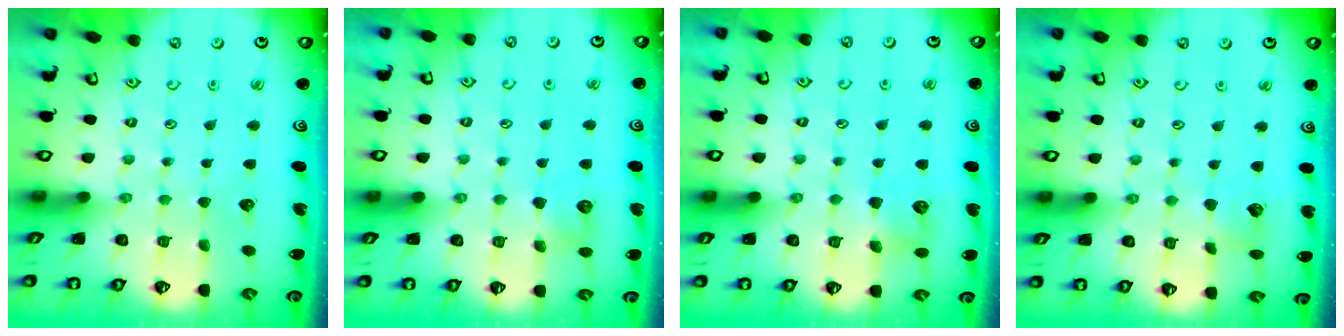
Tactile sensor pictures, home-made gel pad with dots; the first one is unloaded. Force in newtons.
{"total": 6.2, "press": 6.2, "slide": 0.9}
{"total": 5.0, "press": 5.0, "slide": 0.8}
{"total": 4.2, "press": 4.2, "slide": 0.6}